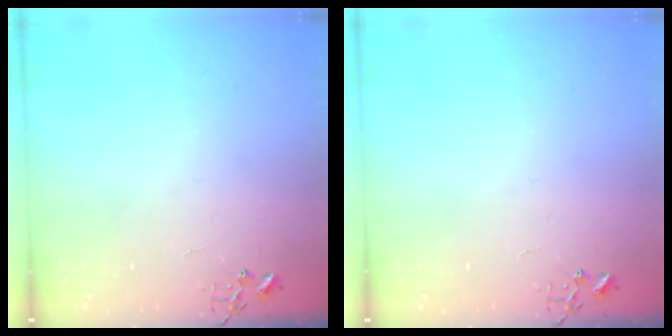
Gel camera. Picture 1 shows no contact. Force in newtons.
{"total": 0.0}